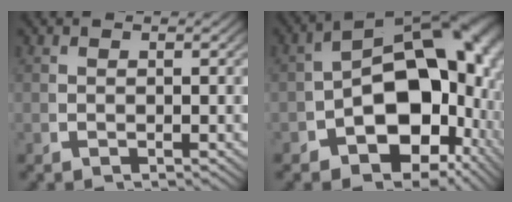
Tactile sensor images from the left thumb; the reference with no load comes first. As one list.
[{"total": 16.7, "force": [-1.5, 10.9, 12.6], "torque": [-0.190, -0.056, -0.005]}]